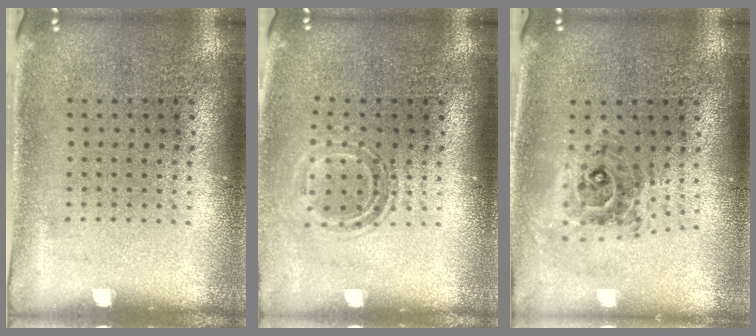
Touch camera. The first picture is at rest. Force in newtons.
{"total": 1.5, "press": 1.1, "slide": 1.0}
{"total": 0.9, "press": 0.8, "slide": 0.2}